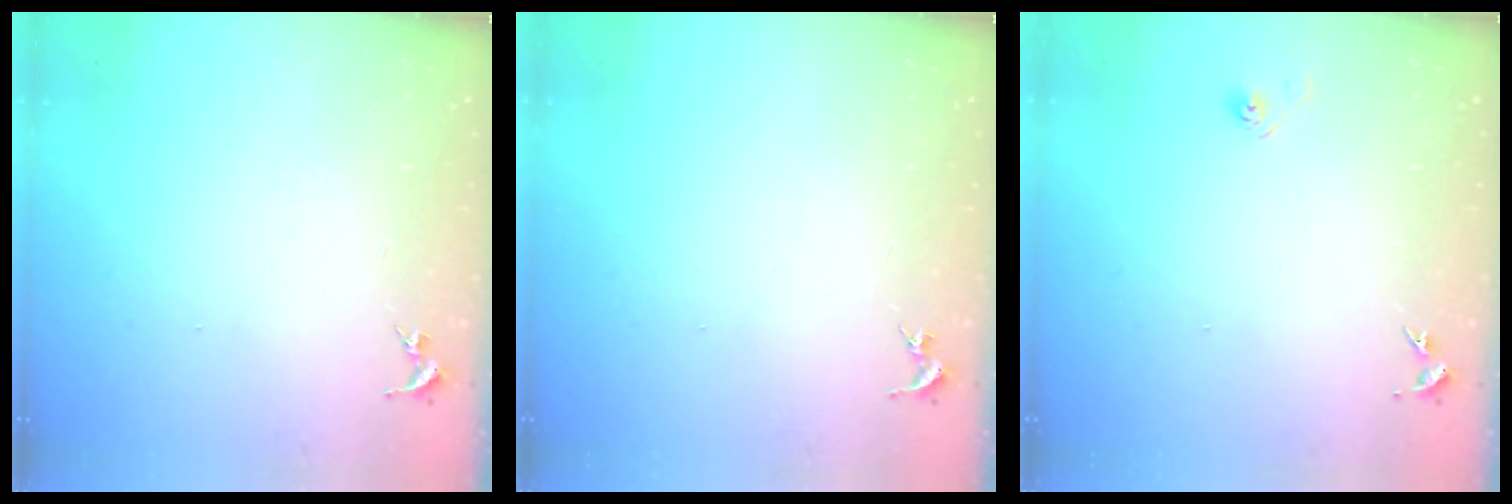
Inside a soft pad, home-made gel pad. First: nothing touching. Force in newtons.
{"total": 0.0}
{"total": 2.8, "press": 2.6, "slide": 1.1}